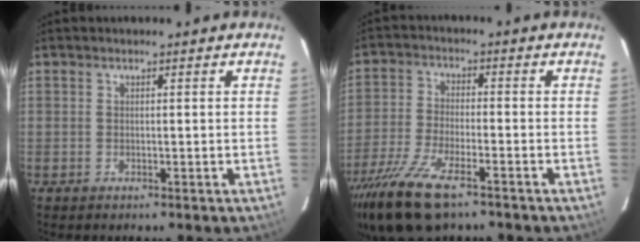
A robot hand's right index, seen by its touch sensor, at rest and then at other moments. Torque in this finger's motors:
{"motor_torque": [1.54, -0.60, 0.65, 0.19]}